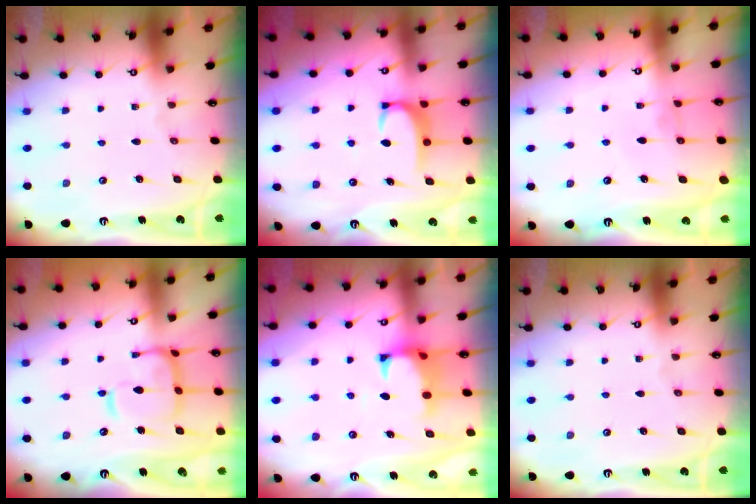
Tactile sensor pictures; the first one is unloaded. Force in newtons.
{"total": 3.4, "press": 3.3, "slide": 0.4}
{"total": 0.6, "press": 0.4, "slide": 0.5}
{"total": 9.1, "press": 9.1, "slide": 1.2}
{"total": 1.0, "press": 0.1, "slide": 1.0}
{"total": 0.0}